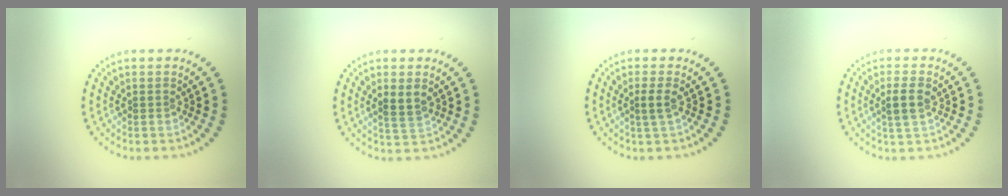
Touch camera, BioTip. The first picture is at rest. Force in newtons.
{"total": 2.0, "press": 1.9, "slide": 0.6}
{"total": 1.4, "press": 1.1, "slide": 0.7}
{"total": 2.3, "press": 2.2, "slide": 0.7}